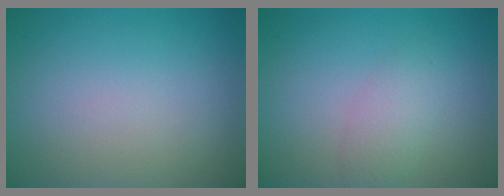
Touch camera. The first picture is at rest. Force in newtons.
{"total": 2.3, "press": 2.3, "slide": 0.1}